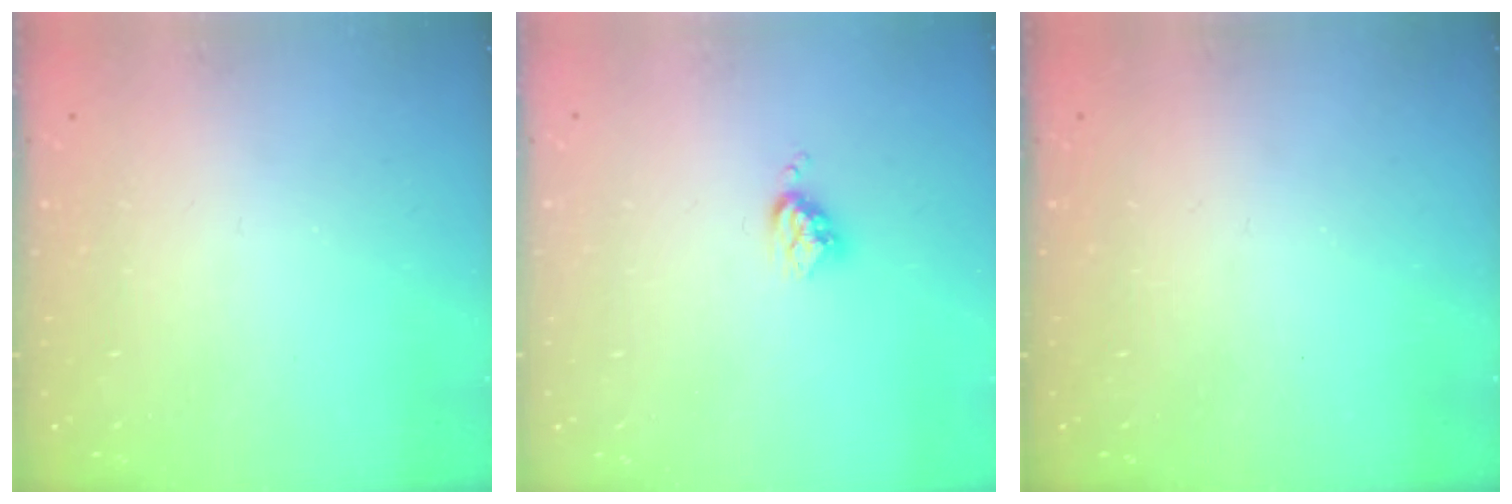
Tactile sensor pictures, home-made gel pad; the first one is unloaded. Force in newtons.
{"total": 3.7, "press": 3.7, "slide": 0.4}
{"total": 0.0}